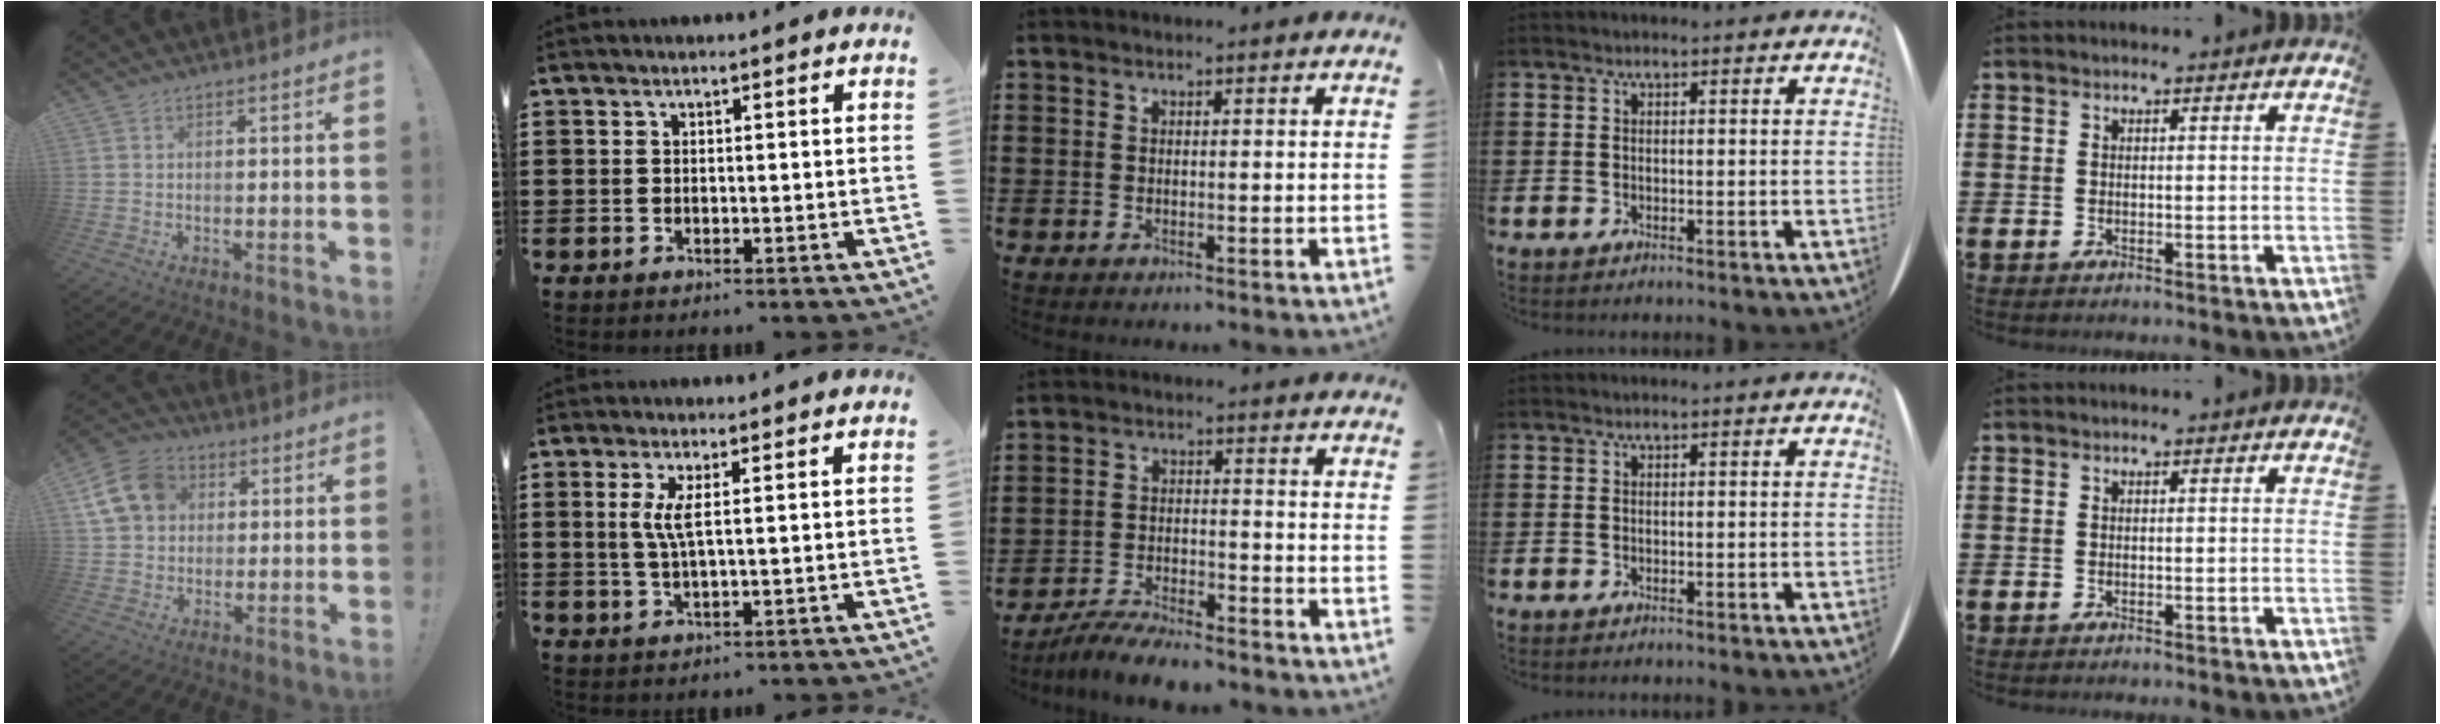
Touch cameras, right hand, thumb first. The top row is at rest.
{"thumb": {"total": 13.8, "force": [4.0, 11.2, 7.0], "torque": [-0.112, 0.000, 0.085]}, "index": {"total": 3.6, "force": [0.7, 0.1, 3.5], "torque": [-0.078, -0.006, 0.008]}, "middle": {"total": 5.6, "force": [-5.3, 0.3, 1.5], "torque": [-0.032, -0.003, -0.104]}}